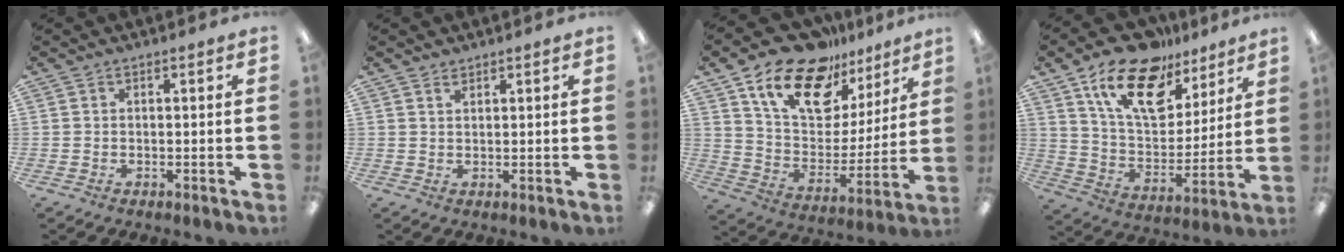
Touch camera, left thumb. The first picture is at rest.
{"total": 1.5, "force": [1.3, 0.5, 0.4], "torque": [-0.011, -0.001, 0.025]}
{"total": 19.6, "force": [14.0, 10.6, 8.7], "torque": [-0.160, -0.083, 0.248]}
{"total": 19.9, "force": [12.8, 10.6, 11.0], "torque": [-0.186, -0.062, 0.225]}